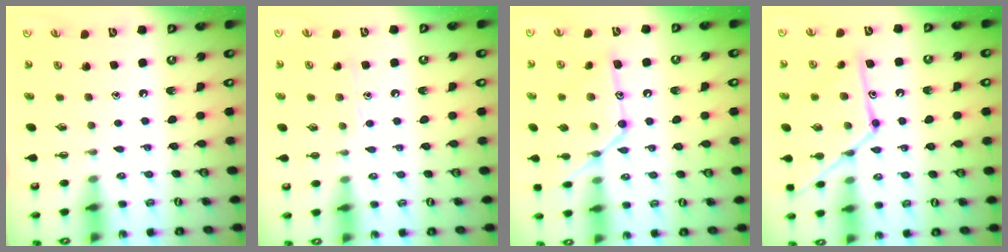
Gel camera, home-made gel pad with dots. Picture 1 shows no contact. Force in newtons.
{"total": 6.6, "press": 6.5, "slide": 0.7}
{"total": 15.6, "press": 15.6, "slide": 1.1}
{"total": 15.3, "press": 15.2, "slide": 1.3}